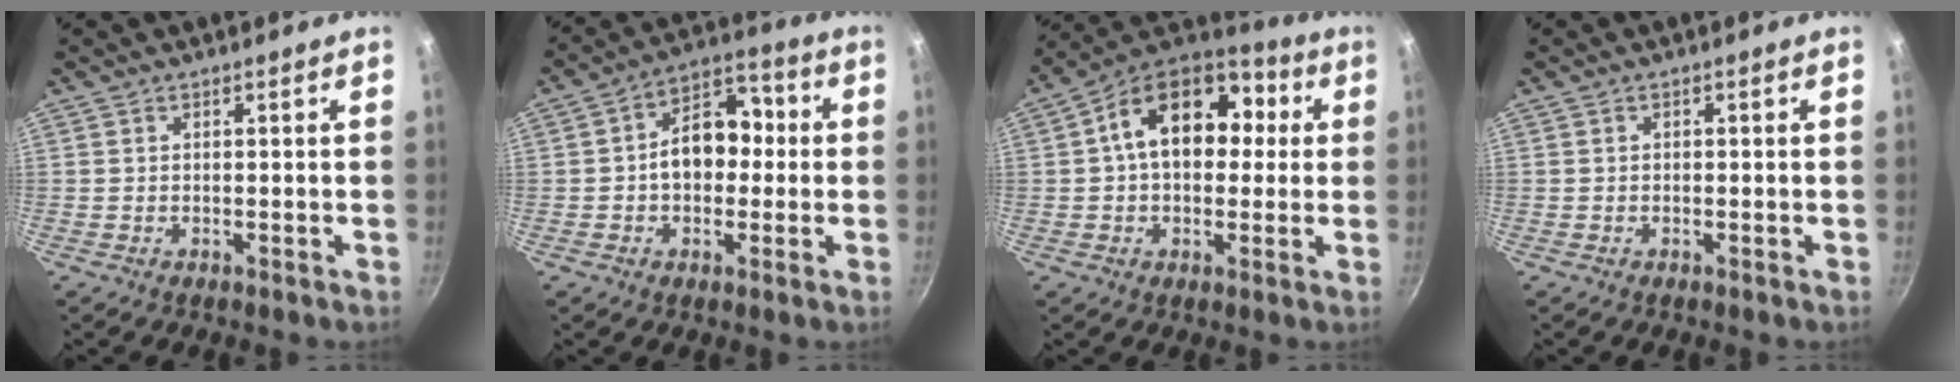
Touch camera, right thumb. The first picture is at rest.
{"total": 11.5, "force": [0.0, 7.9, 8.4], "torque": [-0.100, 0.034, -0.010]}
{"total": 17.7, "force": [2.8, 11.7, 13.0], "torque": [-0.160, 0.036, 0.033]}
{"total": 0.0}